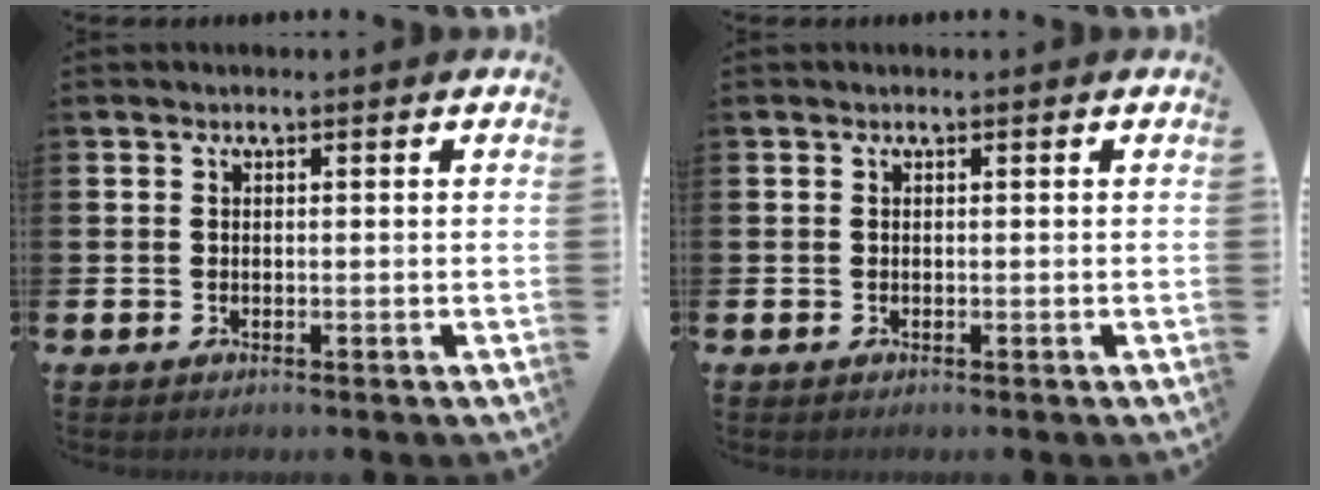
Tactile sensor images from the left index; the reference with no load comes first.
{"total": 0.0}